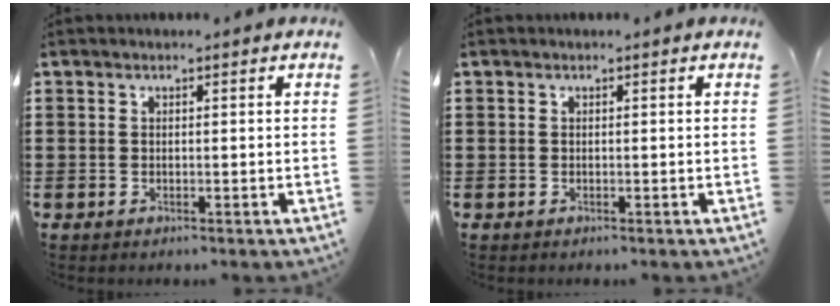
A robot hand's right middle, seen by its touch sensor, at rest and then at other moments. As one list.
[{"total": 0.0}]